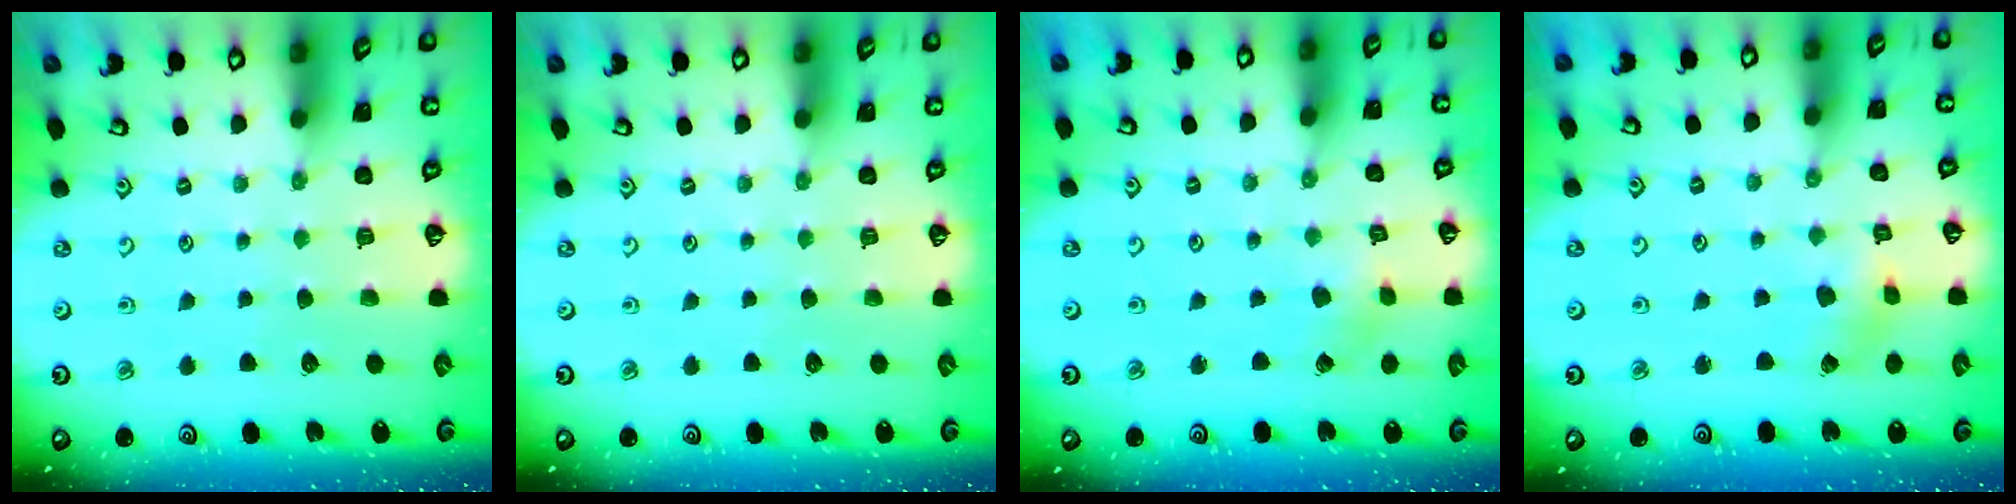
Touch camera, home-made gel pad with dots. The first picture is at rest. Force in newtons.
{"total": 0.0}
{"total": 2.6, "press": 2.6, "slide": 0.3}
{"total": 2.5, "press": 2.5, "slide": 0.4}